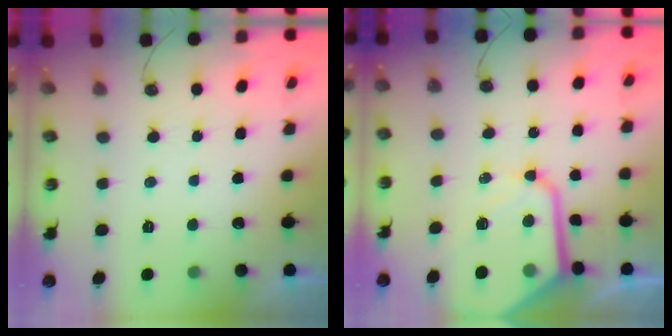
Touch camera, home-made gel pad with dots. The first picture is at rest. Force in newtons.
{"total": 14.5, "press": 14.4, "slide": 1.5}